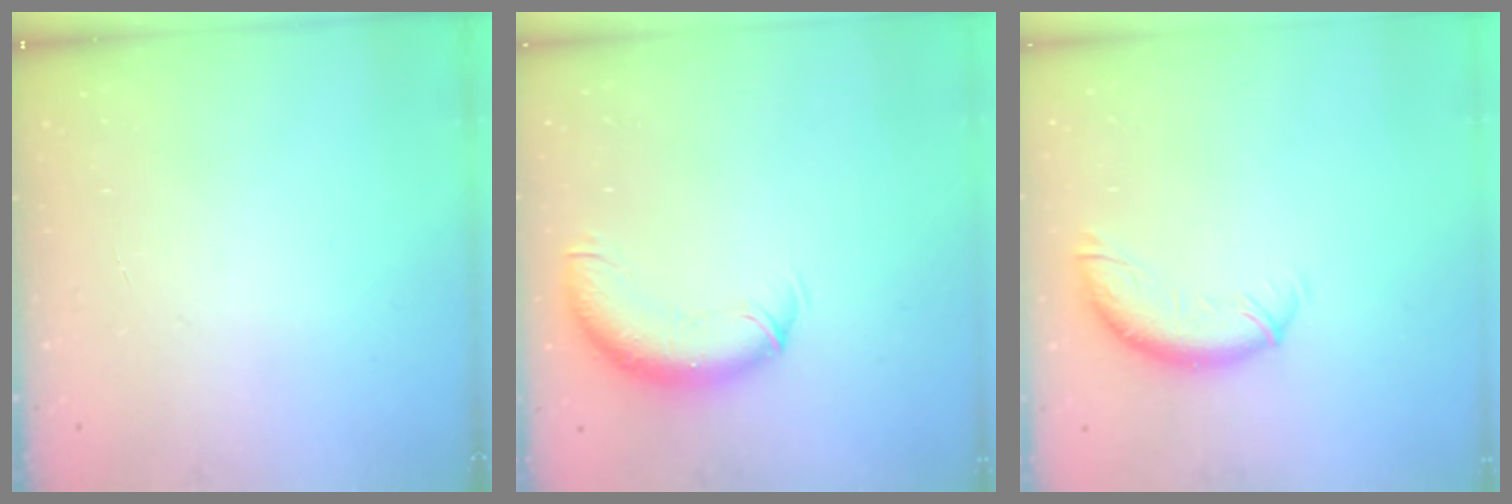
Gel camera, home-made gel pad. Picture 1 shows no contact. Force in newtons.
{"total": 10.9, "press": 10.6, "slide": 2.3}
{"total": 10.3, "press": 10.3, "slide": 0.8}